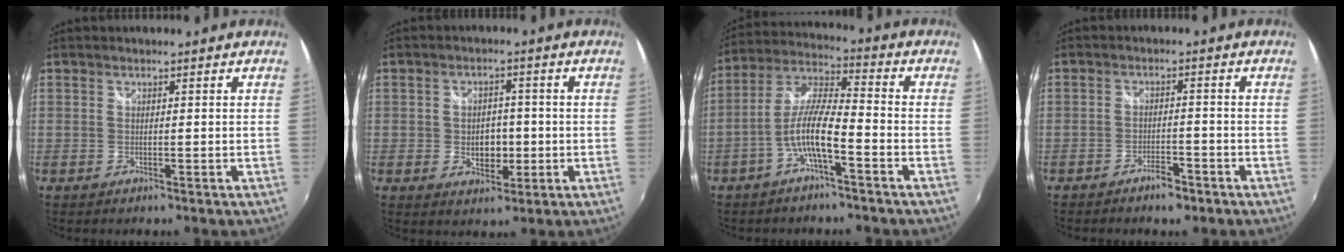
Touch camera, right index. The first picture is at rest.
{"total": 5.5, "force": [-0.8, 4.0, 3.7], "torque": [-0.060, -0.002, -0.009]}
{"total": 8.8, "force": [-4.0, 1.6, 7.6], "torque": [-0.169, 0.011, -0.077]}
{"total": 3.7, "force": [-2.9, 1.3, 1.8], "torque": [-0.044, -0.001, -0.045]}